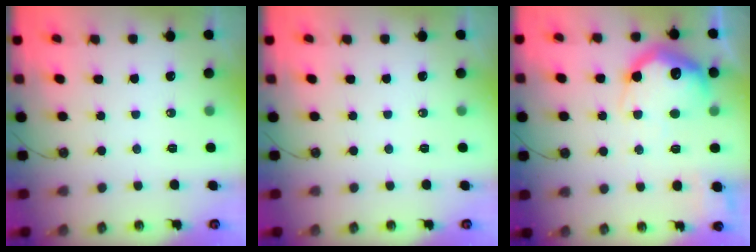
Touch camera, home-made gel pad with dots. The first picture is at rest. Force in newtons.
{"total": 0.6, "press": 0.0, "slide": 0.6}
{"total": 24.4, "press": 24.3, "slide": 2.0}